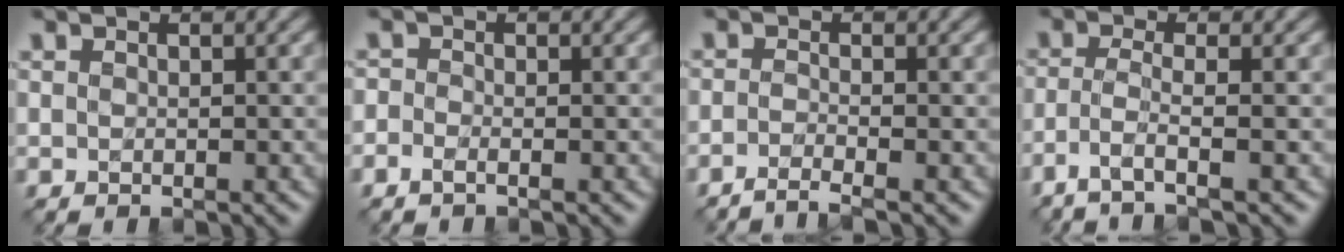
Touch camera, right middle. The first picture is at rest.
{"total": 1.0, "force": [-0.6, 0.5, 0.6], "torque": [-0.016, -0.003, -0.016]}
{"total": 2.0, "force": [-1.4, 0.3, 1.3], "torque": [-0.016, -0.006, -0.042]}
{"total": 3.0, "force": [-1.8, 0.5, 2.4], "torque": [-0.047, -0.005, -0.053]}